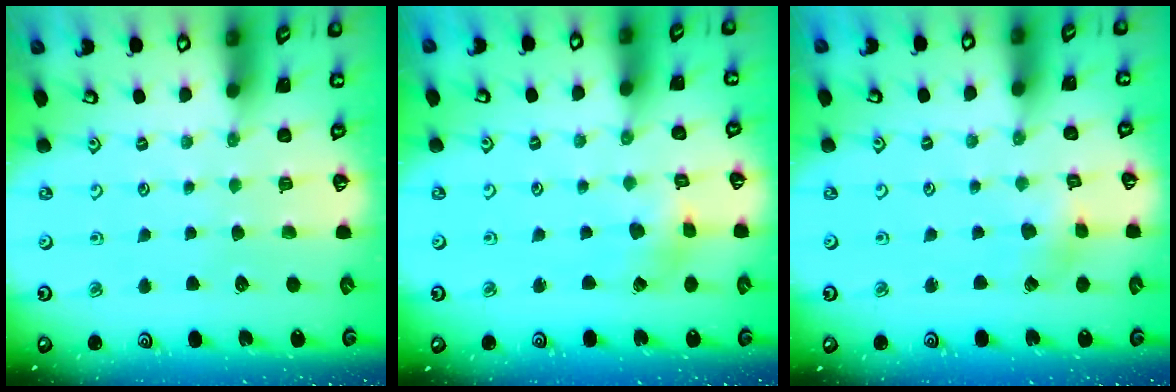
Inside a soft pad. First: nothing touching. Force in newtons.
{"total": 2.3, "press": 2.3, "slide": 0.5}
{"total": 2.7, "press": 2.7, "slide": 0.2}